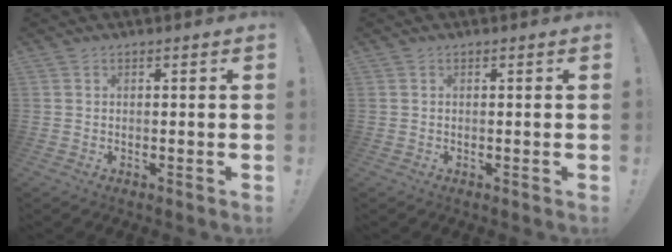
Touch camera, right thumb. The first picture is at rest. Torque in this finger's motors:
{"motor_torque": [-0.17, -0.02, 0.10, -0.04, 0.09]}